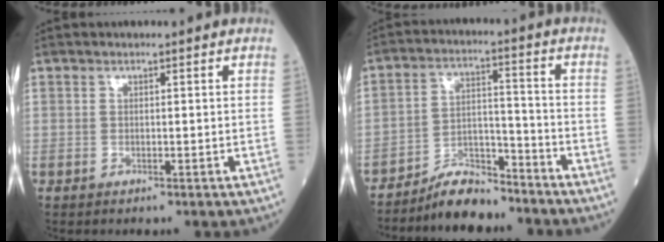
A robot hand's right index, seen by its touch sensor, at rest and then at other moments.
{"total": 7.4, "force": [-7.0, 1.6, 1.9], "torque": [-0.030, 0.011, -0.128]}